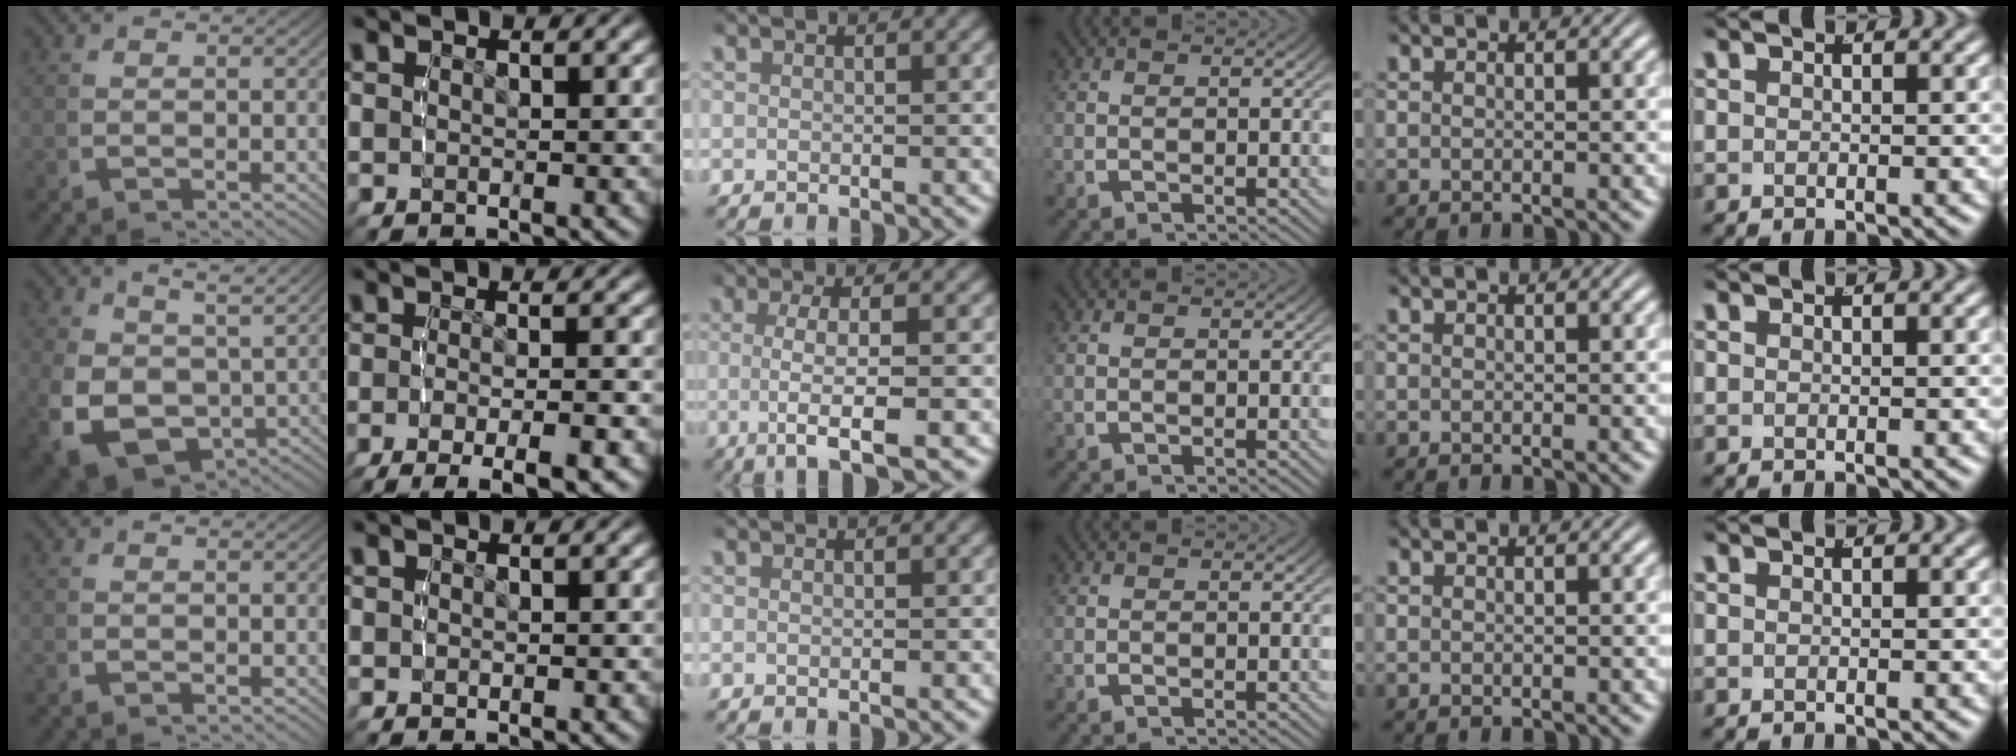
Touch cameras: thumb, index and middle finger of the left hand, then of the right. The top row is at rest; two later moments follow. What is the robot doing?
{"motion": "lift_and_place", "object": "cloth"}